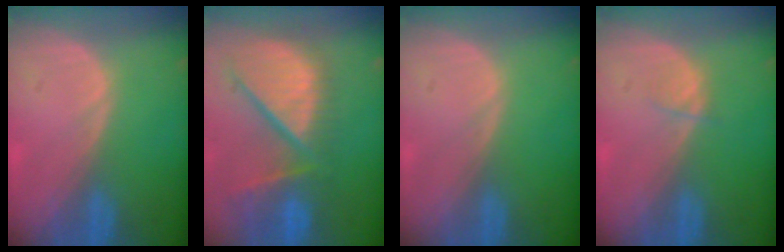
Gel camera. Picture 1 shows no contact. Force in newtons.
{"total": 12.6, "press": 10.7, "slide": 6.7}
{"total": 0.0}
{"total": 1.2, "press": 1.2, "slide": 0.2}